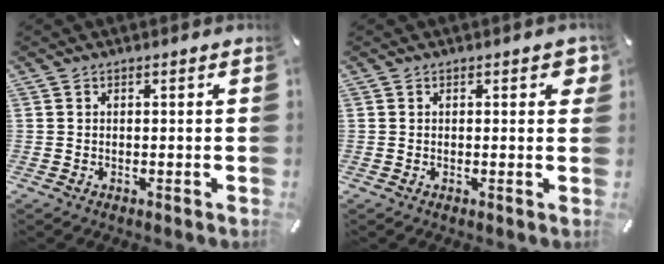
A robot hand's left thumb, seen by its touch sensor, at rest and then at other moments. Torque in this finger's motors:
{"motor_torque": [0.78, 0.64, 0.17, -0.28, 0.00]}